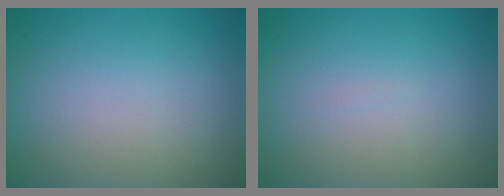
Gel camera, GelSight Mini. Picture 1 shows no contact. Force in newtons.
{"total": 0.0}